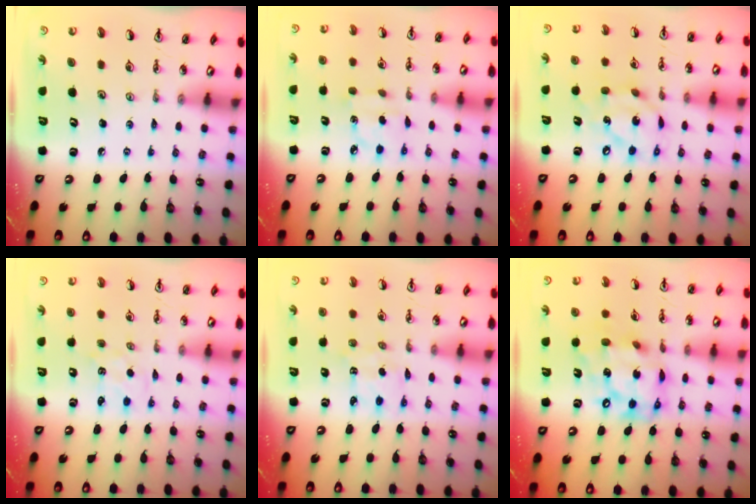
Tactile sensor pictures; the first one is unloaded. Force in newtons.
{"total": 2.9, "press": 2.8, "slide": 0.5}
{"total": 13.4, "press": 13.4, "slide": 1.3}
{"total": 2.3, "press": 2.3, "slide": 0.4}
{"total": 2.2, "press": 2.1, "slide": 0.5}
{"total": 16.0, "press": 16.0, "slide": 1.2}